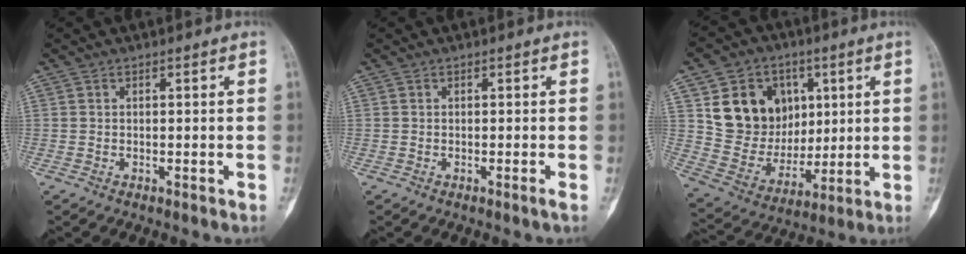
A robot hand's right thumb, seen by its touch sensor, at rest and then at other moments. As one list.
[{"total": 0.6, "force": [-0.3, -0.2, 0.5], "torque": [-0.005, 0.000, -0.006]}, {"total": 16.8, "force": [5.4, 13.9, 7.8], "torque": [-0.088, -0.011, 0.113]}]